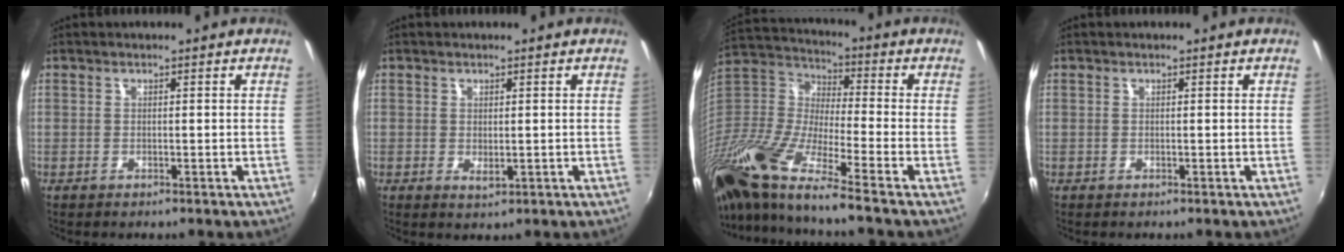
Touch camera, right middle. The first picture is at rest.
{"total": 0.9, "force": [0.0, 0.6, 0.7], "torque": [-0.012, -0.004, 0.000]}
{"total": 23.9, "force": [-17.3, 3.0, 16.2], "torque": [-0.310, -0.049, -0.340]}
{"total": 0.0}